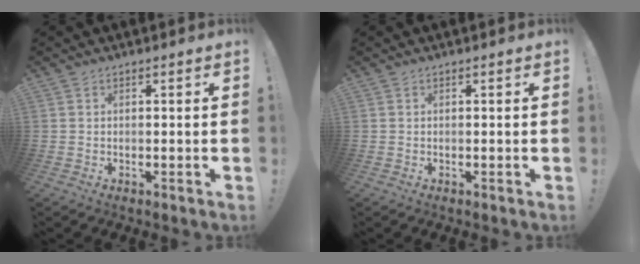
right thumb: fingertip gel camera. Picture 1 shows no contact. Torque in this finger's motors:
{"motor_torque": [0.00, 0.00, 0.00, 0.00, 0.00]}